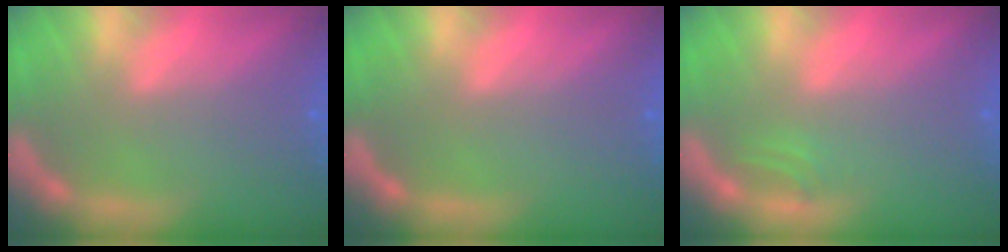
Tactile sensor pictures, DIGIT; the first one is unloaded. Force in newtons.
{"total": 0.0}
{"total": 0.9}